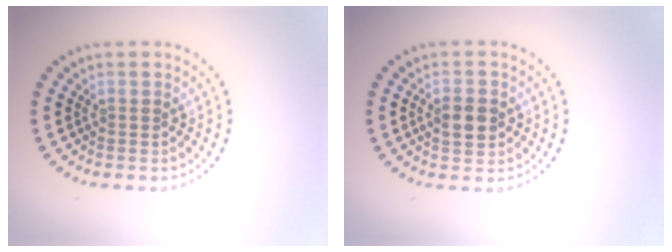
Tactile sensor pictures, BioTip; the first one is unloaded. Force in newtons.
{"total": 3.0, "press": 3.0, "slide": 0.1}